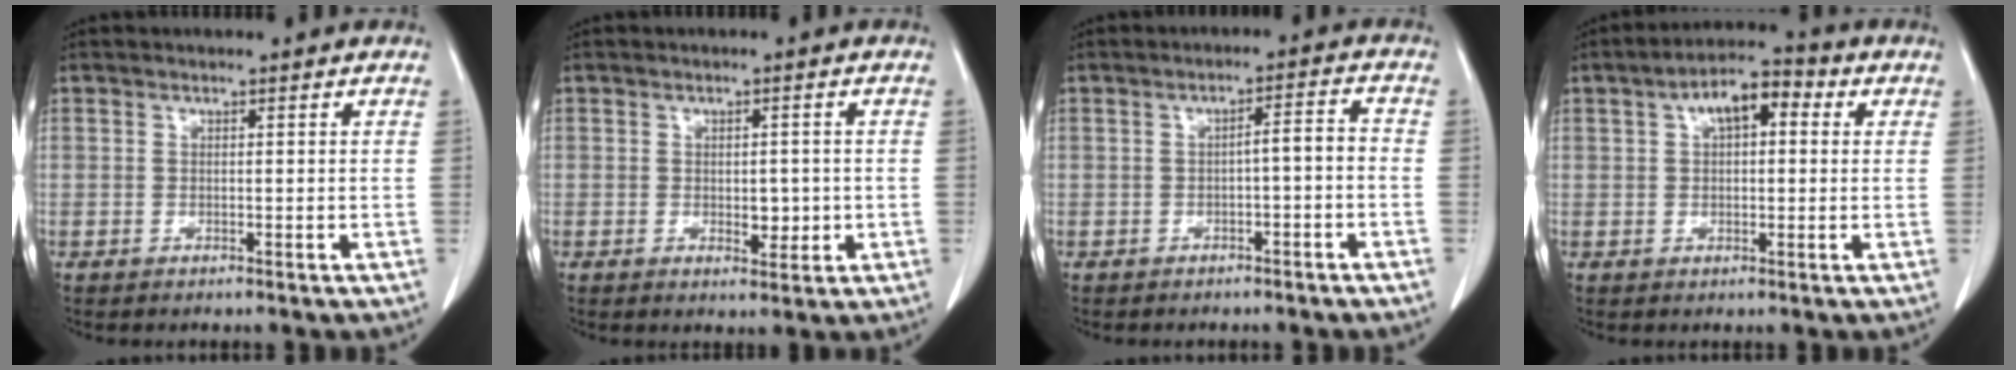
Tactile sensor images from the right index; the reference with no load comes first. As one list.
[{"total": 3.2, "force": [-0.4, 1.8, 2.6], "torque": [-0.032, -0.001, 0.002]}, {"total": 3.4, "force": [-1.2, 0.7, 3.2], "torque": [-0.043, 0.016, -0.016]}, {"total": 7.5, "force": [2.4, 3.3, 6.2], "torque": [-0.097, 0.037, 0.034]}]